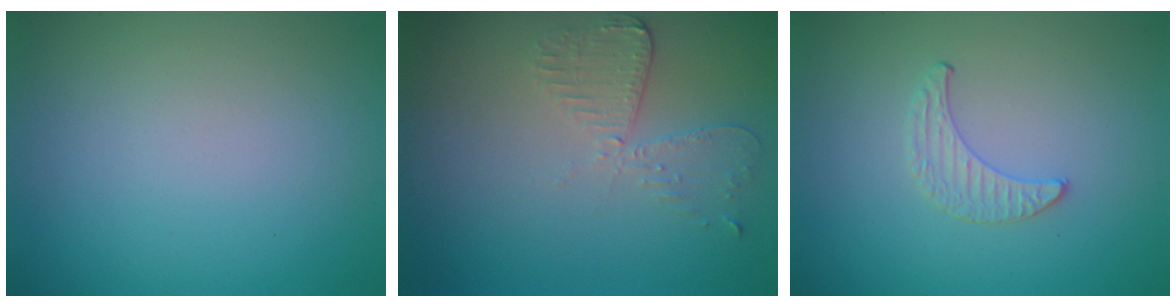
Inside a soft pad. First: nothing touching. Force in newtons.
{"total": 2.7, "press": 2.4, "slide": 1.2}
{"total": 0.8, "press": 0.8, "slide": 0.2}